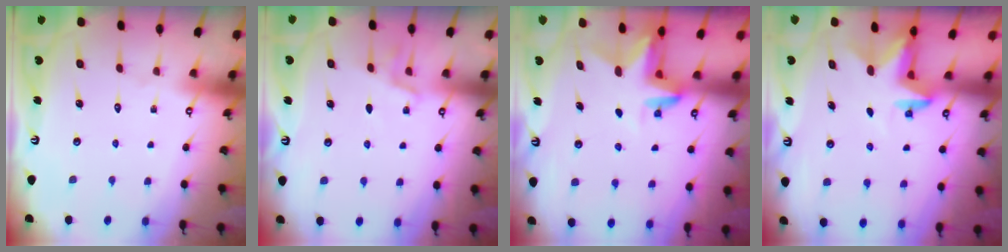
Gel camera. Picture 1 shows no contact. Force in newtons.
{"total": 5.5, "press": 5.2, "slide": 1.7}
{"total": 2.9, "press": 2.9, "slide": 0.2}
{"total": 2.6, "press": 2.5, "slide": 0.4}